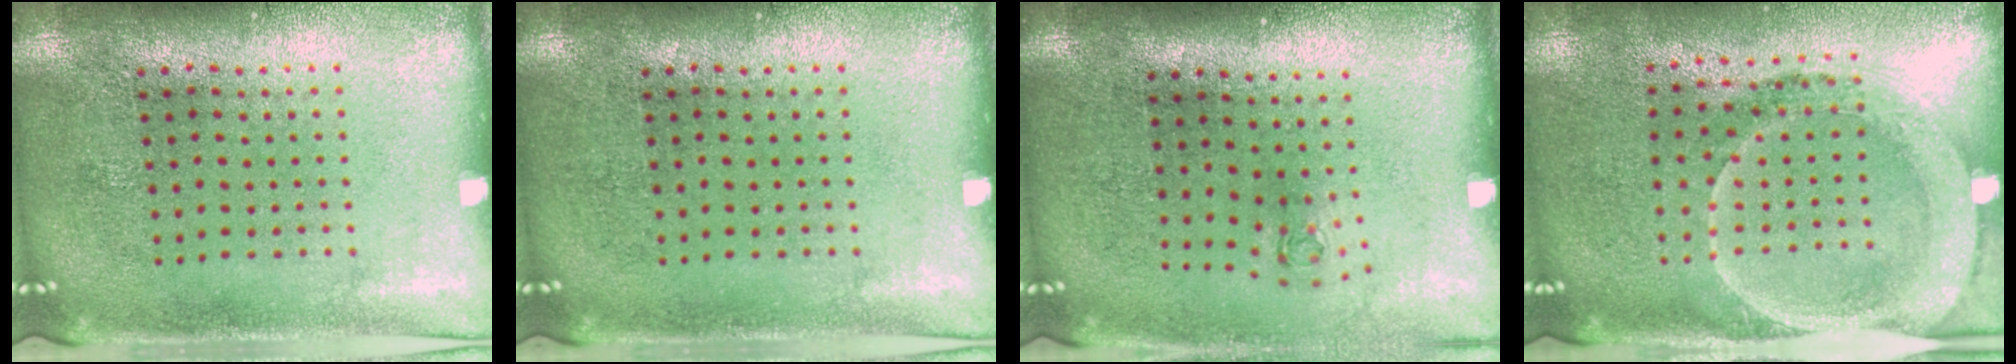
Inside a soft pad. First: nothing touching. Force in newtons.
{"total": 0.0}
{"total": 0.6, "press": 0.3, "slide": 0.6}
{"total": 1.9, "press": 1.6, "slide": 1.0}